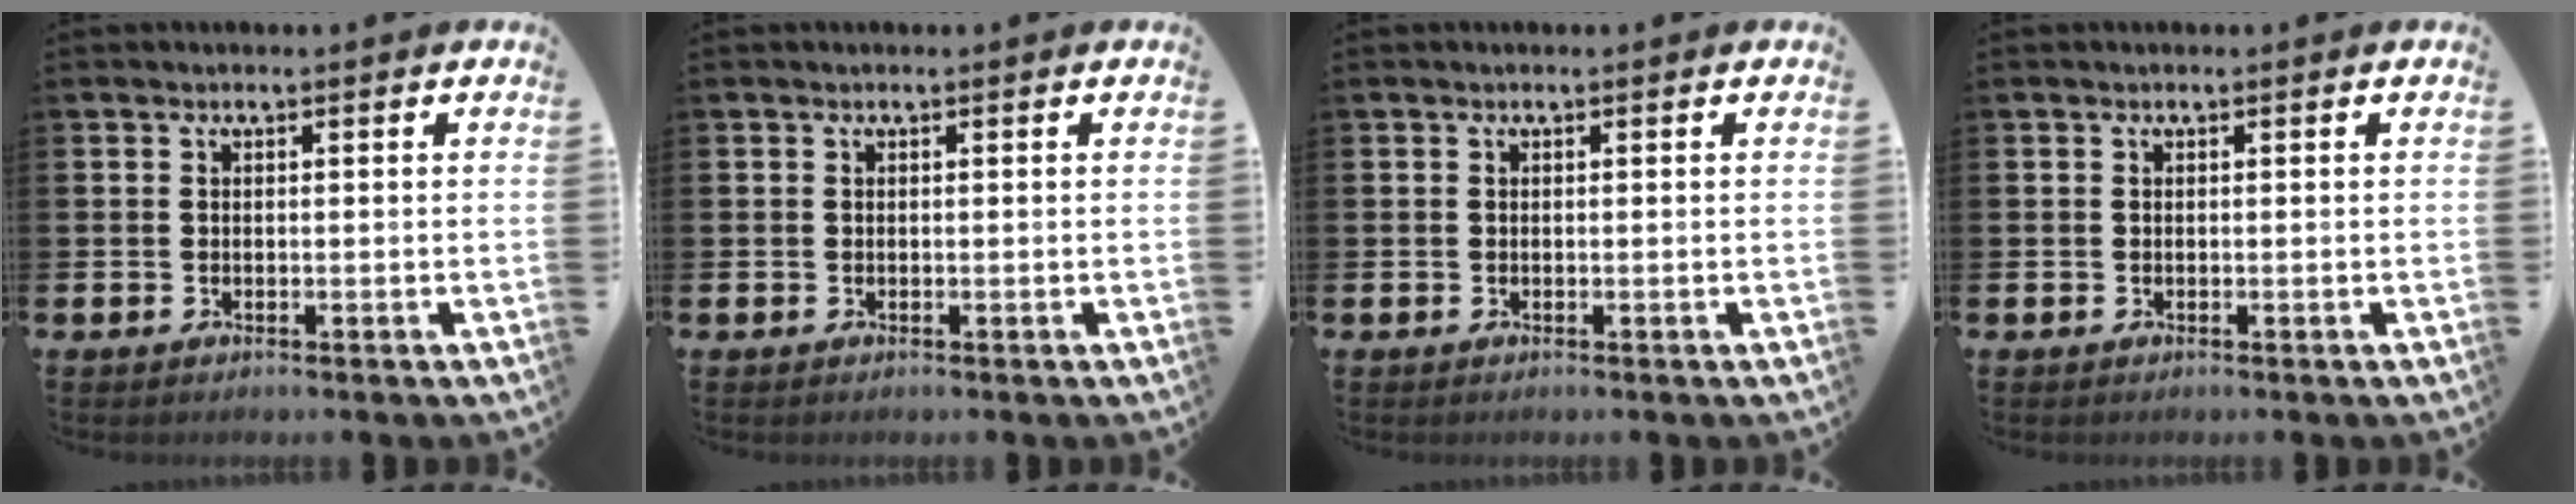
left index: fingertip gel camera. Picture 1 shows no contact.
{"total": 0.0}
{"total": 0.0}
{"total": 0.0}